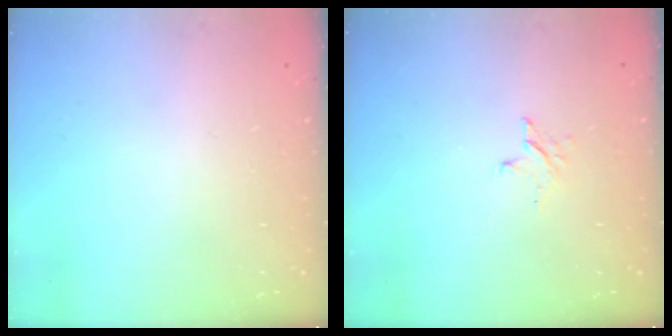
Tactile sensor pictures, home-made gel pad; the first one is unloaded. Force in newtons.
{"total": 2.6, "press": 2.6, "slide": 0.3}